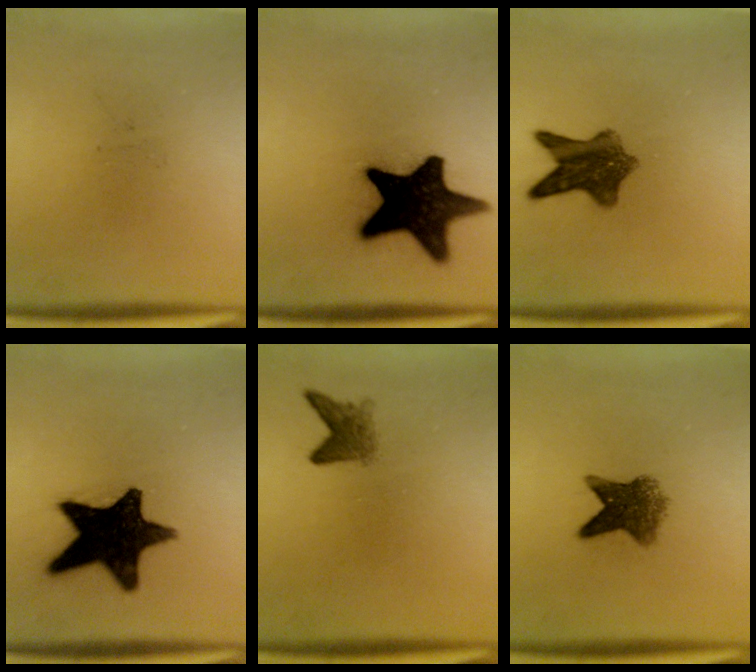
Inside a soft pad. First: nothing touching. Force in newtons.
{"total": 19.1}
{"total": 8.0}
{"total": 16.5}
{"total": 2.6}
{"total": 6.3}